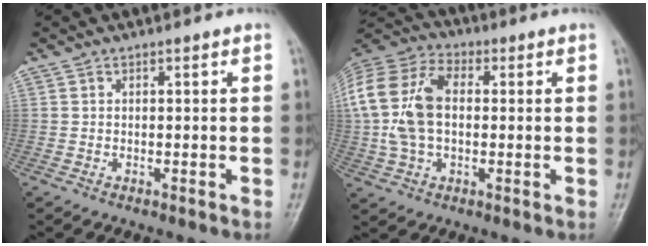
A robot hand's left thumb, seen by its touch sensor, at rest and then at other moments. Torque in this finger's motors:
{"motor_torque": [1.80, 3.21, 1.50, -0.78, 0.60]}